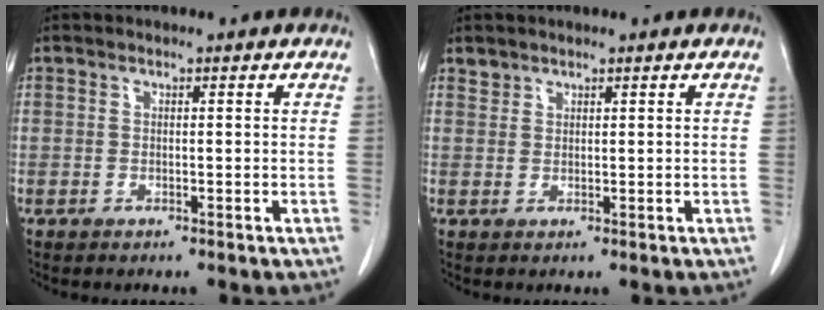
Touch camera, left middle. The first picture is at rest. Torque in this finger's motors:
{"motor_torque": [-0.03, -0.02, 0.01, 0.01]}